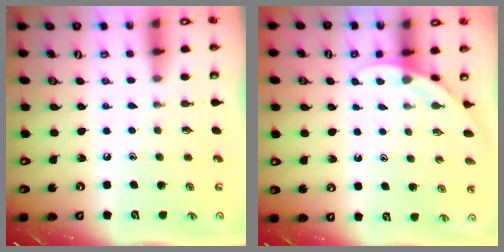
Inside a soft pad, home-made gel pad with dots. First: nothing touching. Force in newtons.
{"total": 3.8, "press": 3.8, "slide": 0.2}